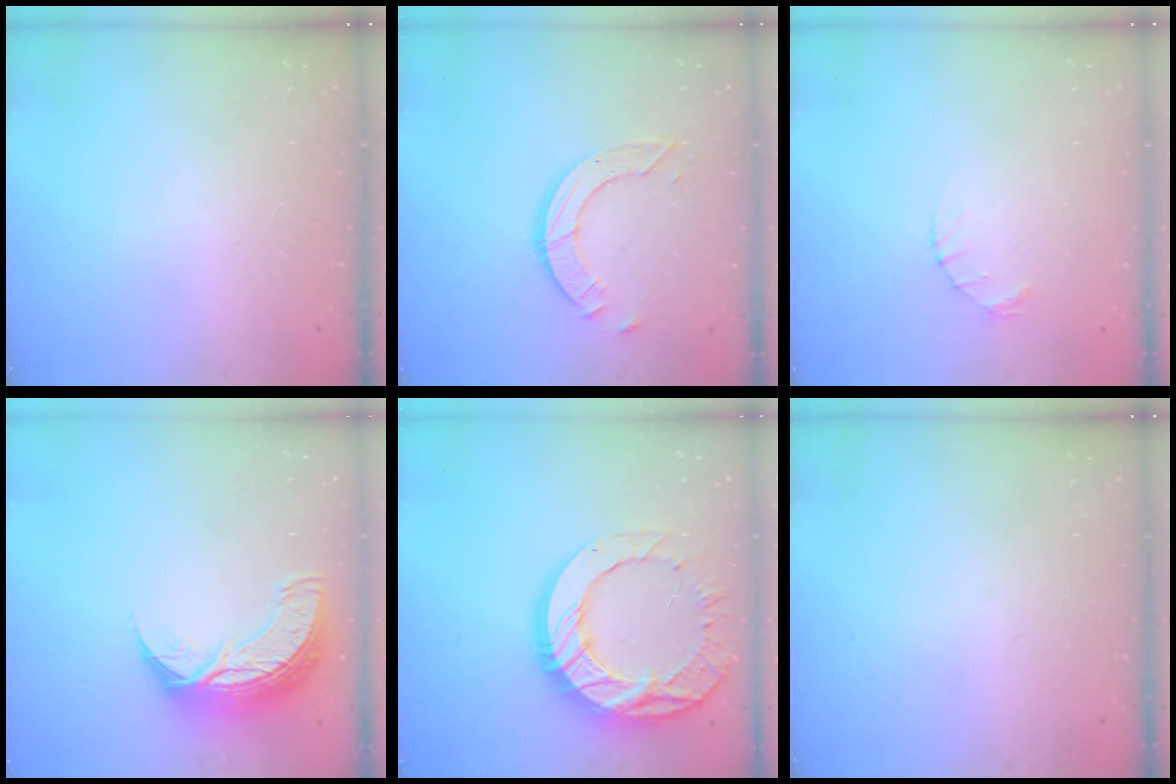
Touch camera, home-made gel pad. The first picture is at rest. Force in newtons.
{"total": 6.9, "press": 6.9, "slide": 0.6}
{"total": 1.2, "press": 1.1, "slide": 0.2}
{"total": 10.8, "press": 10.7, "slide": 1.0}
{"total": 21.8, "press": 21.7, "slide": 1.9}
{"total": 0.0}